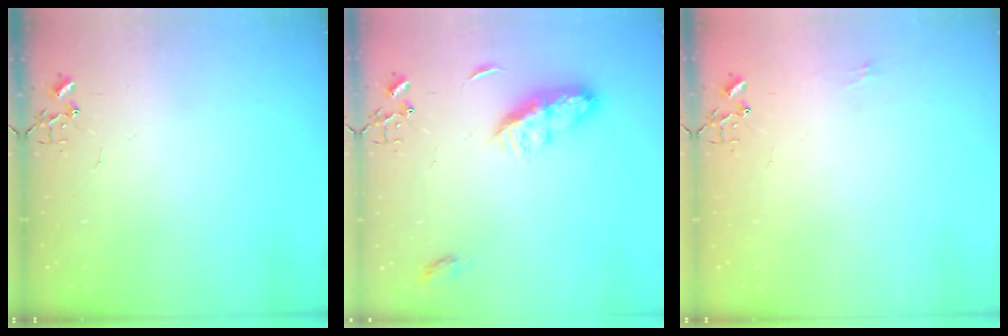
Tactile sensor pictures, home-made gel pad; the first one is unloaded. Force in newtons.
{"total": 8.8, "press": 8.8, "slide": 0.0}
{"total": 5.0, "press": 5.0, "slide": 0.7}